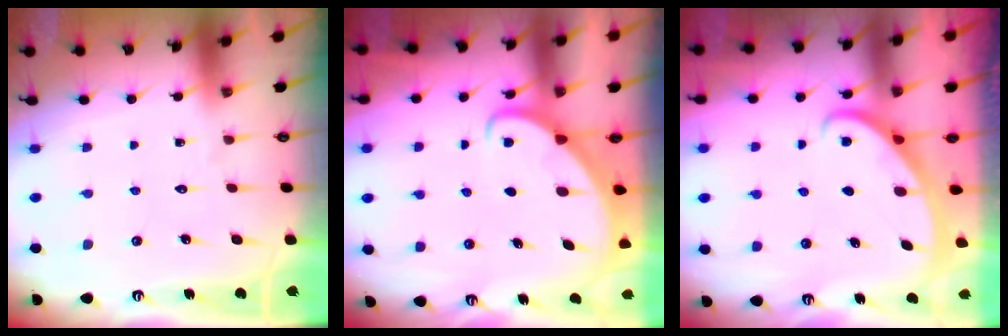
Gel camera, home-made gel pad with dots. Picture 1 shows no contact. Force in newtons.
{"total": 2.0, "press": 2.0, "slide": 0.3}
{"total": 3.0, "press": 3.0, "slide": 0.1}